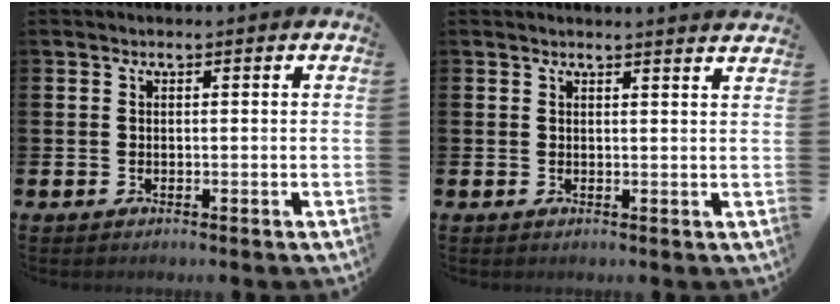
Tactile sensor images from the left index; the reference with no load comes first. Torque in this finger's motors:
{"motor_torque": [0.83, -1.31, 0.44, 0.08]}